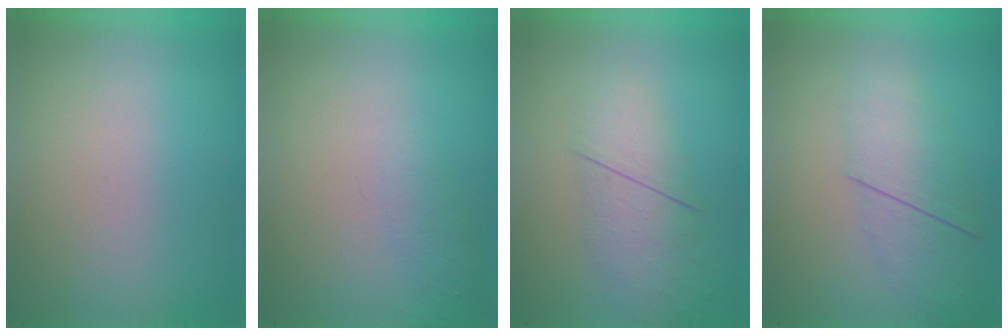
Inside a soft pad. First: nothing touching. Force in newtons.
{"total": 1.2}
{"total": 2.7}
{"total": 2.4}